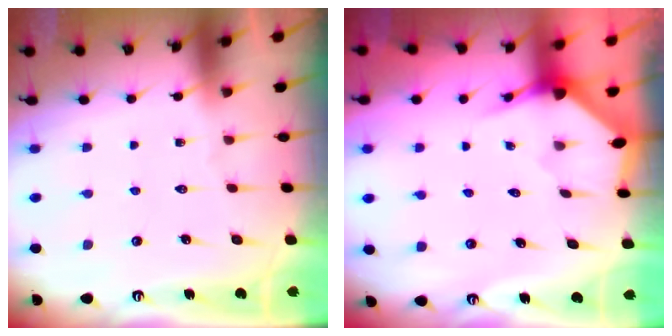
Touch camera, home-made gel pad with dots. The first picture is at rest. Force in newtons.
{"total": 3.0, "press": 3.0, "slide": 0.3}